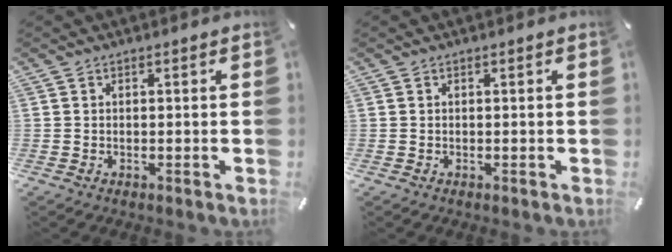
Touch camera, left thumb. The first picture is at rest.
{"total": 0.0}